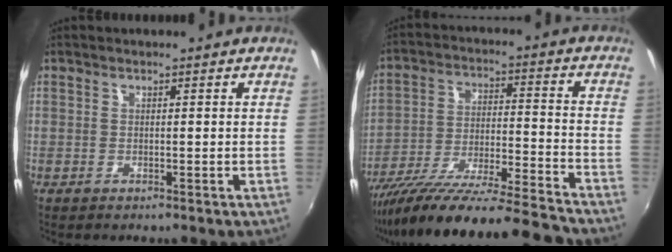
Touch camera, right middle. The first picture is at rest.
{"total": 25.3, "force": [-22.4, 3.2, 11.3], "torque": [-0.196, -0.043, -0.337]}